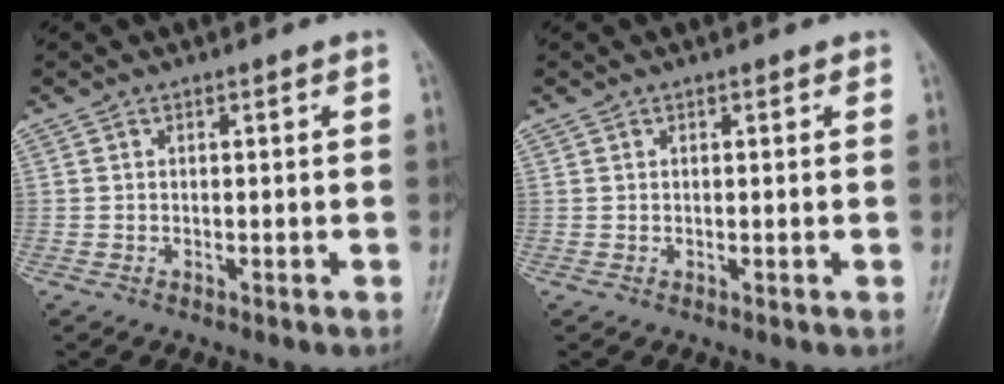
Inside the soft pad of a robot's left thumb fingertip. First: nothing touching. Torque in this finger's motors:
{"motor_torque": [0.14, -0.10, -0.03, 0.04, 0.00]}